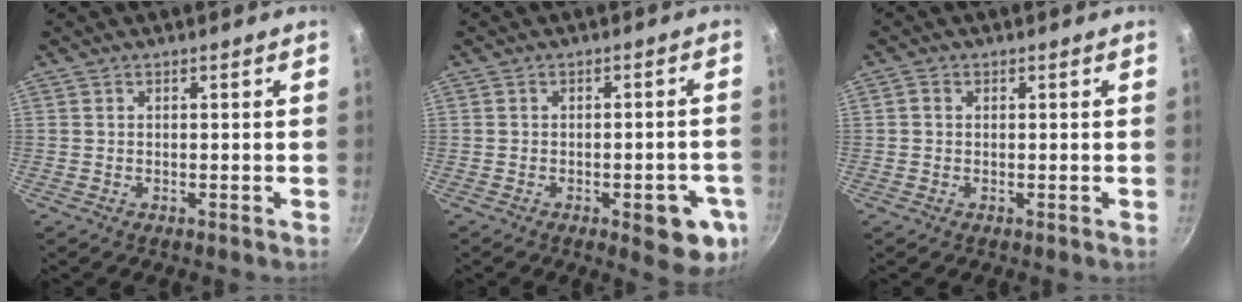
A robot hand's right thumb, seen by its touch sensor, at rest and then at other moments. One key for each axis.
{"total": 9.7, "fx": -3.5, "fy": 3.9, "fz": 8.1, "tx": -0.067, "ty": 0.013, "tz": -0.039}
{"total": 1.2, "fx": 0.2, "fy": 1.1, "fz": 0.6, "tx": -0.011, "ty": 0.005, "tz": 0.000}